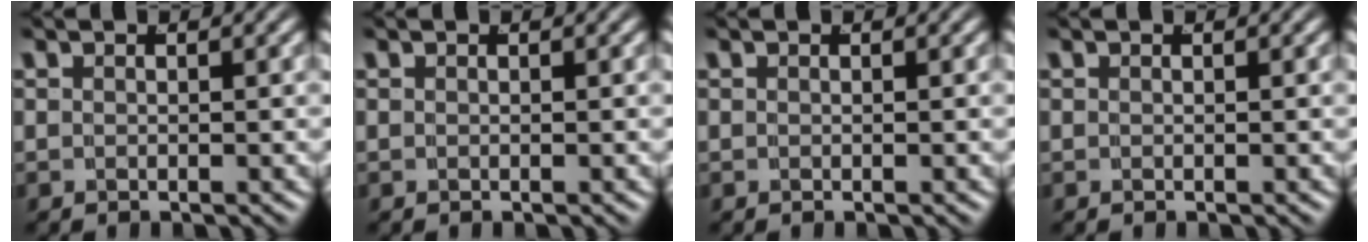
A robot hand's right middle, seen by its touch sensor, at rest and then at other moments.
{"total": 0.0}
{"total": 0.0}
{"total": 0.0}